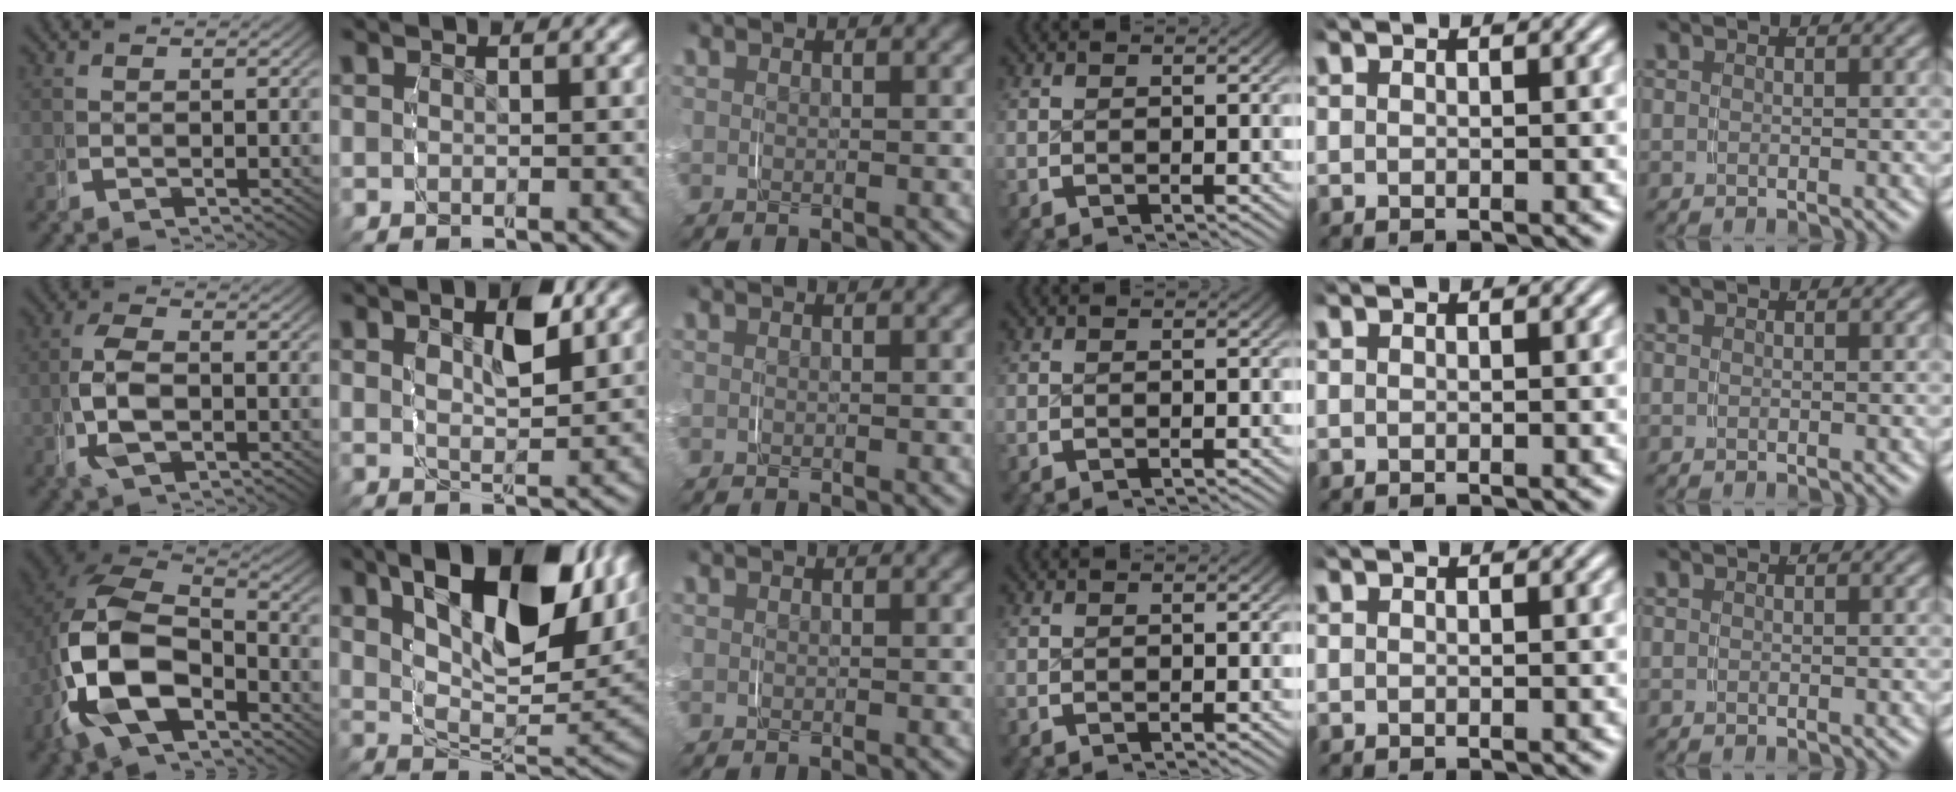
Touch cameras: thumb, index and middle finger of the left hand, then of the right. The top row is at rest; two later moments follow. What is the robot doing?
{"motion": "grasp_and_lifting", "object": "key"}